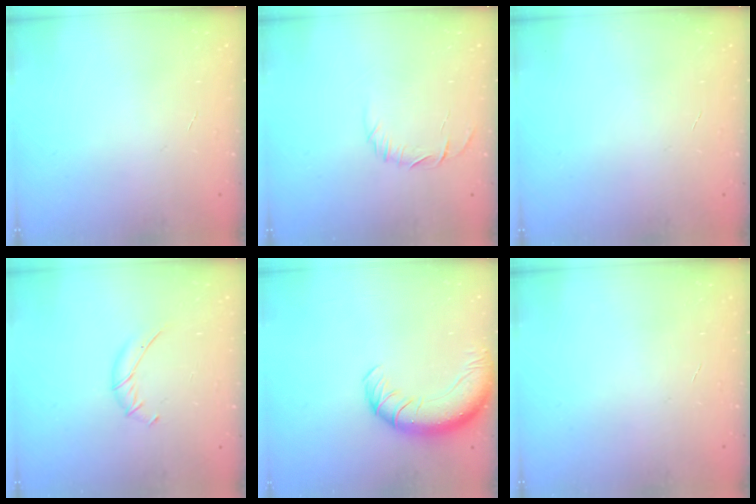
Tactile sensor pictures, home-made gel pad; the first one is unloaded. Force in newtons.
{"total": 6.0, "press": 5.7, "slide": 1.8}
{"total": 0.0}
{"total": 5.1, "press": 5.0, "slide": 0.8}
{"total": 12.3, "press": 11.9, "slide": 3.2}
{"total": 0.0}